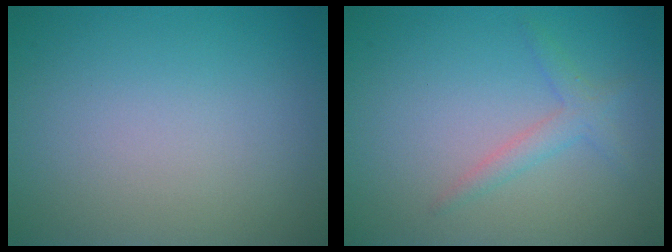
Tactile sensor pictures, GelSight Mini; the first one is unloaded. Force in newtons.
{"total": 1.8, "press": 1.8, "slide": 0.1}